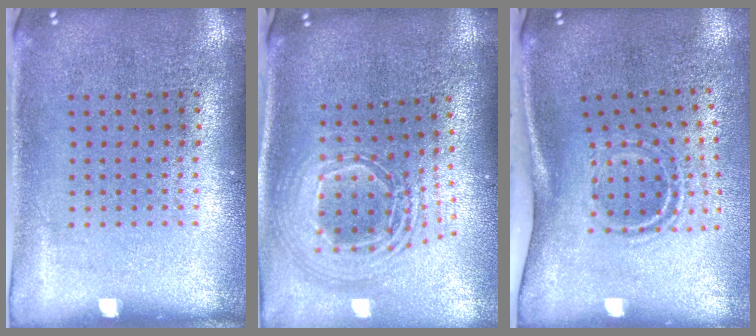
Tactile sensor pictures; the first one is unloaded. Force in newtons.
{"total": 2.5, "press": 1.9, "slide": 1.7}
{"total": 1.8, "press": 1.1, "slide": 1.4}